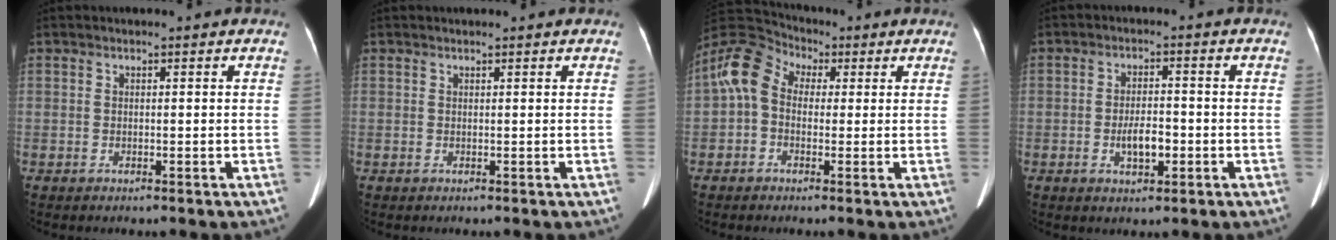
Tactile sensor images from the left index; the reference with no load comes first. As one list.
[{"total": 1.6, "force": [1.5, 0.0, 0.6], "torque": [-0.009, 0.007, 0.018]}, {"total": 8.4, "force": [1.2, 6.2, 5.4], "torque": [-0.122, 0.045, 0.020]}, {"total": 4.1, "force": [-1.8, 1.5, 3.4], "torque": [-0.059, -0.006, -0.024]}]